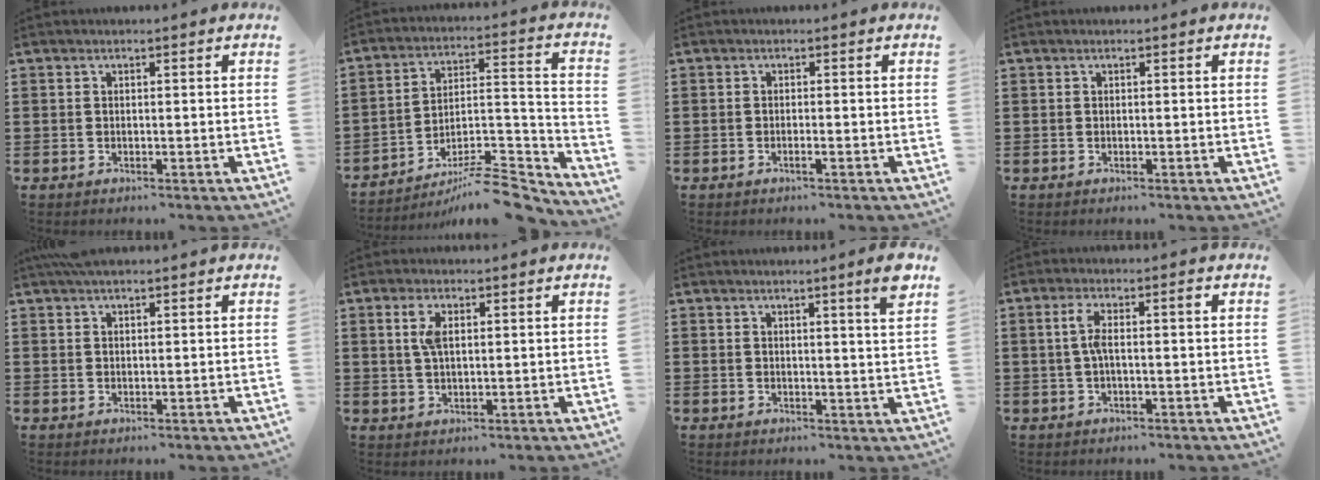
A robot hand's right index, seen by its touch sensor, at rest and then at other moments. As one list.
[{"total": 9.4, "force": [-7.8, 2.3, 4.7], "torque": [-0.063, 0.021, -0.148]}, {"total": 0.8, "force": [-0.5, 0.0, 0.6], "torque": [-0.012, -0.003, -0.009]}, {"total": 0.0}, {"total": 1.6, "force": [1.2, 0.5, 0.9], "torque": [-0.021, 0.002, 0.023]}, {"total": 3.9, "force": [1.1, 1.6, 3.4], "torque": [-0.073, 0.009, 0.017]}, {"total": 3.7, "force": [2.5, -0.6, 2.6], "torque": [-0.039, -0.010, 0.040]}, {"total": 3.9, "force": [0.1, 0.7, 3.9], "torque": [-0.078, 0.004, -0.006]}]